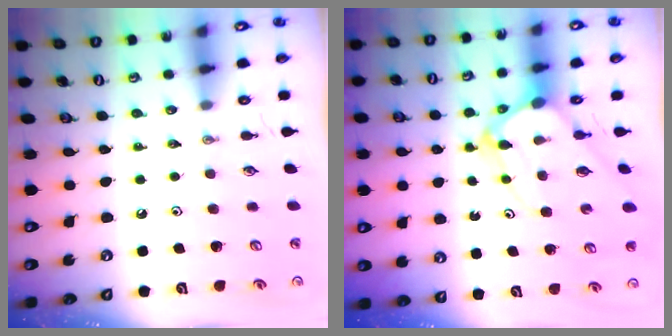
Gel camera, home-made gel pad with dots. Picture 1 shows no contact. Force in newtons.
{"total": 8.8, "press": 8.8, "slide": 1.0}